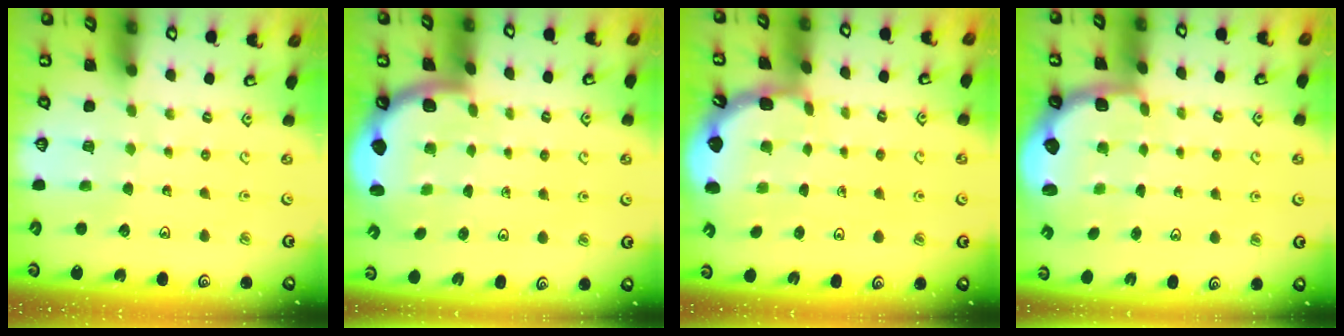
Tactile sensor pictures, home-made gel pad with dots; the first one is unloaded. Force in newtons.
{"total": 1.8, "press": 1.8, "slide": 0.1}
{"total": 2.0, "press": 2.0, "slide": 0.2}
{"total": 2.6, "press": 2.0, "slide": 1.7}